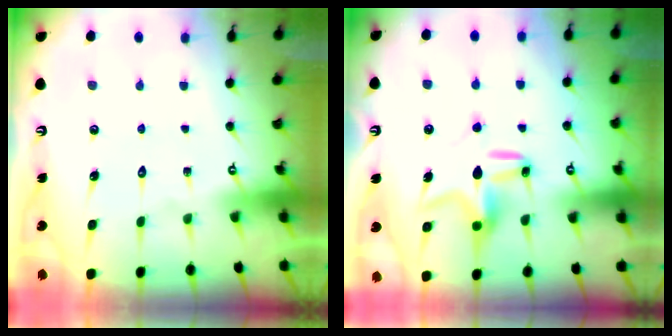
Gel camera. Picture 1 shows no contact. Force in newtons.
{"total": 10.6, "press": 10.6, "slide": 0.4}